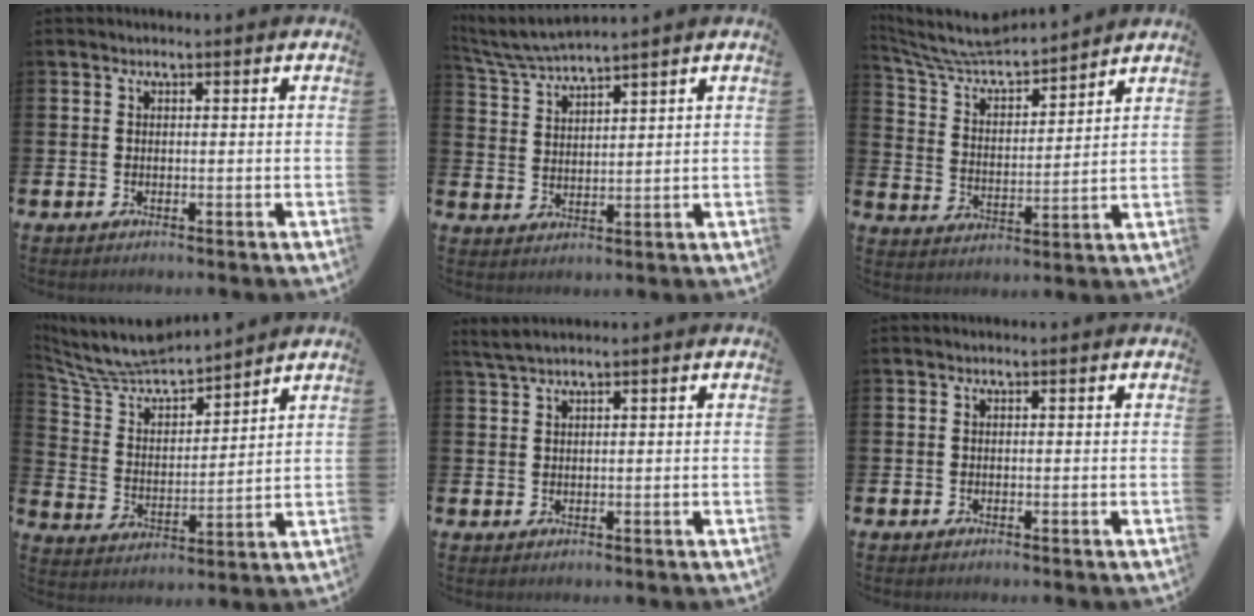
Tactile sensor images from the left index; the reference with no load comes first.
{"total": 4.4, "force": [4.3, -0.4, 0.7], "torque": [-0.037, -0.022, 0.076]}
{"total": 7.1, "force": [6.8, 1.3, 1.7], "torque": [-0.073, -0.053, 0.116]}
{"total": 7.8, "force": [7.4, 1.7, 1.8], "torque": [-0.079, -0.057, 0.129]}
{"total": 1.9, "force": [1.6, 0.0, 0.9], "torque": [-0.027, 0.005, 0.031]}
{"total": 0.0}